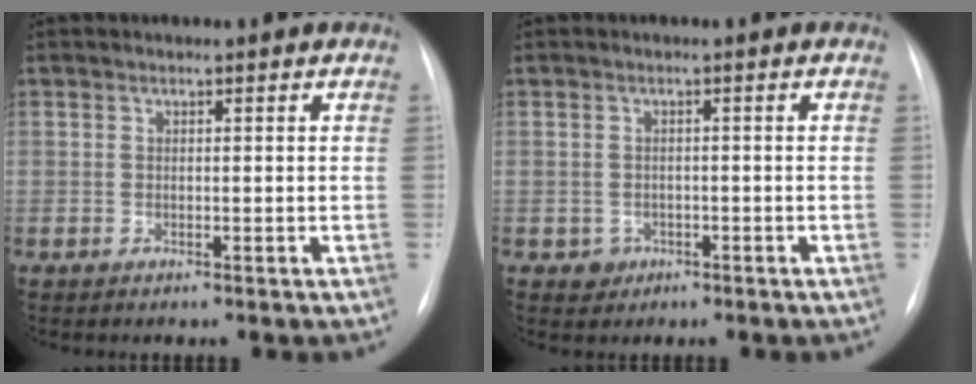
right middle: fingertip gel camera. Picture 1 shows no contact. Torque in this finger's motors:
{"motor_torque": [-0.15, -0.37, -0.01, -0.01]}